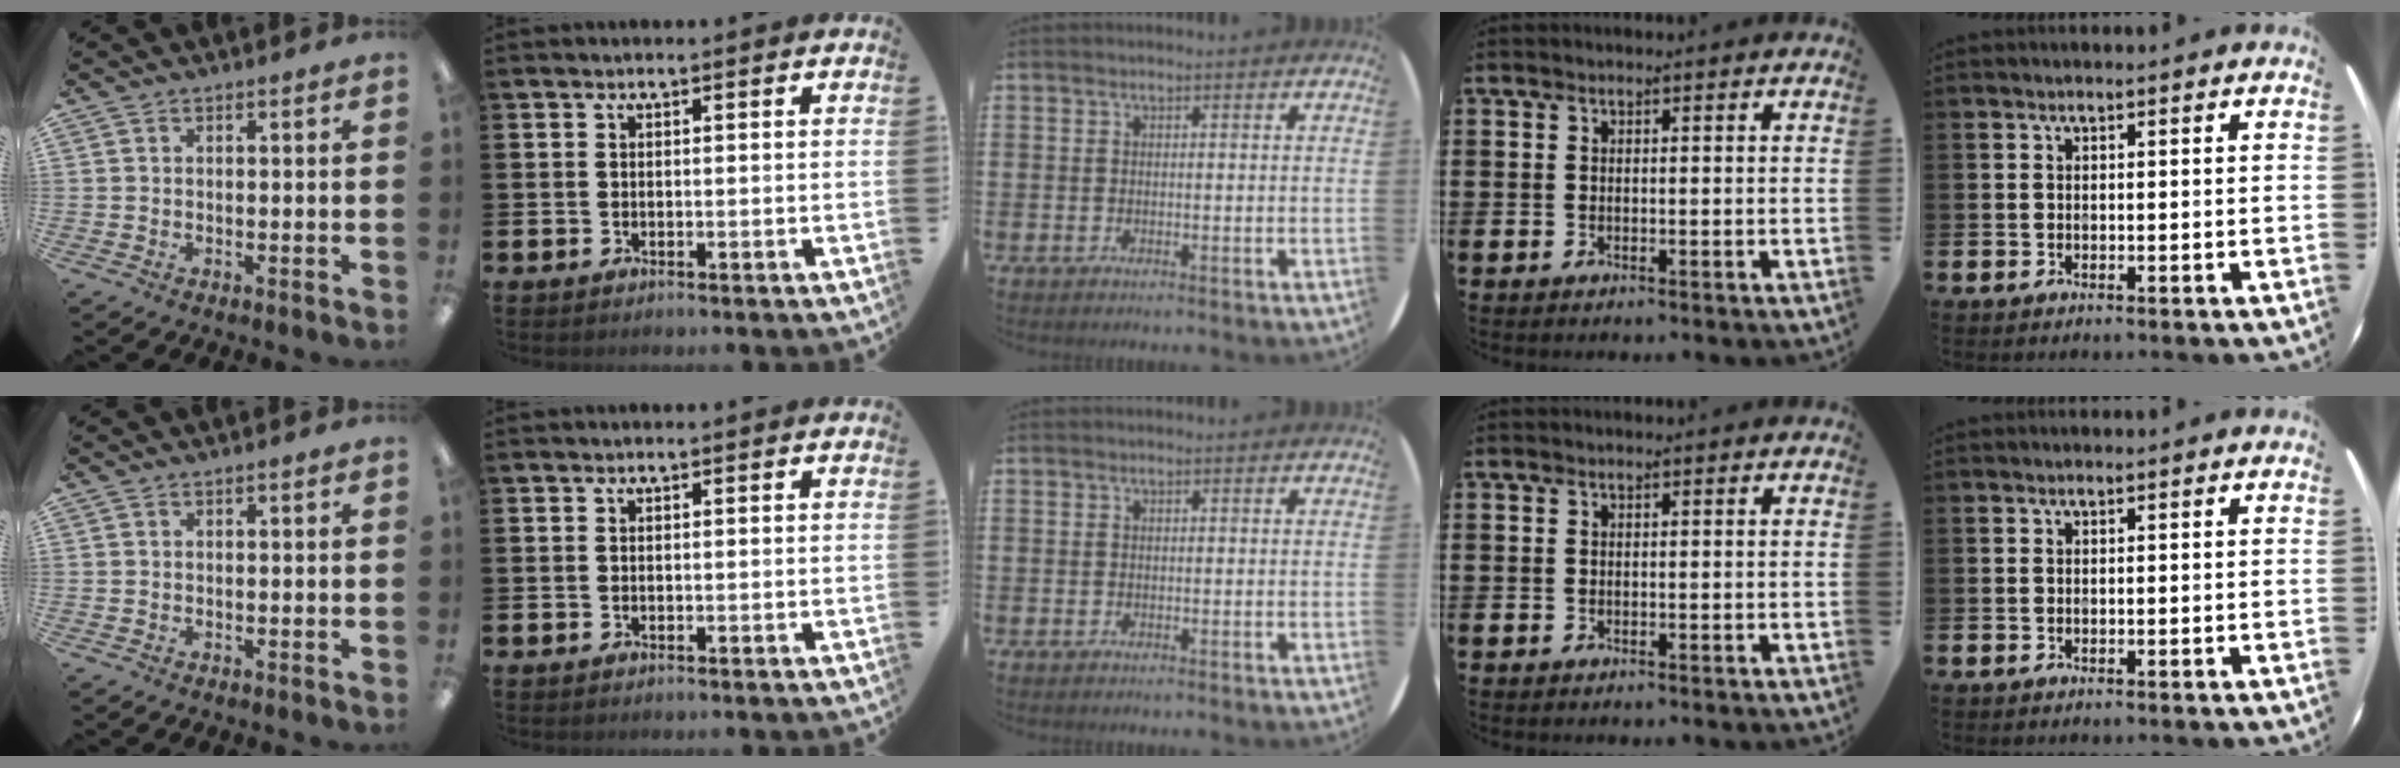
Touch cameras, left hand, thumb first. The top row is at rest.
{}